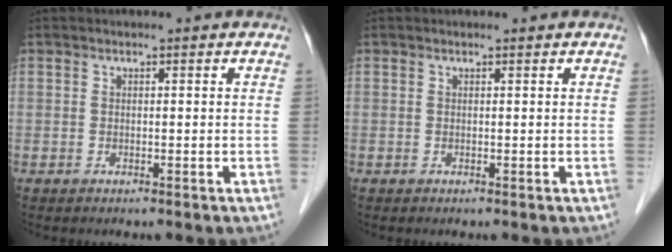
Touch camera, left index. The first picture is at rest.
{"total": 0.0}